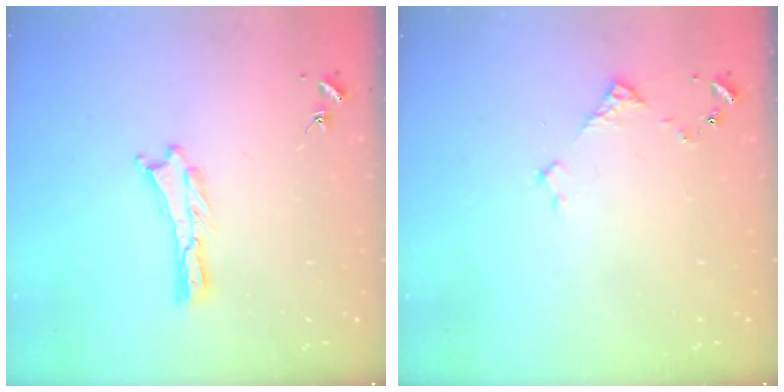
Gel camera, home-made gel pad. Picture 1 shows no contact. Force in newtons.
{"total": 3.5, "press": 3.5, "slide": 0.4}